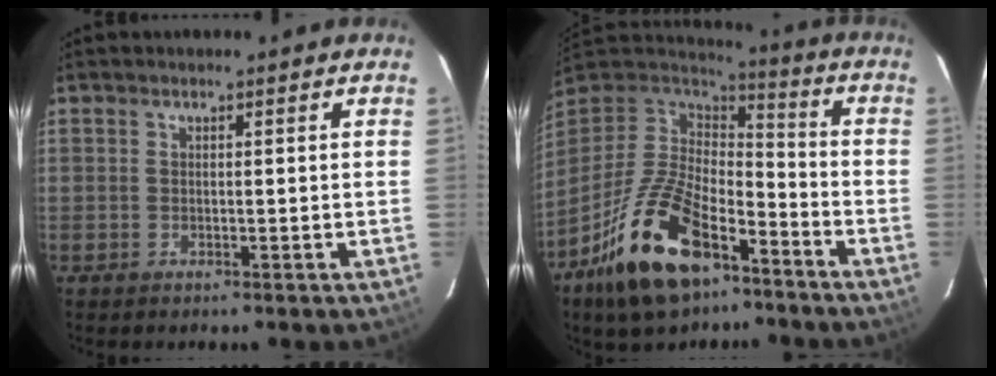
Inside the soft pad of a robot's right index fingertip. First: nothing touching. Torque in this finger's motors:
{"motor_torque": [0.65, -0.64, 1.05, 0.21]}